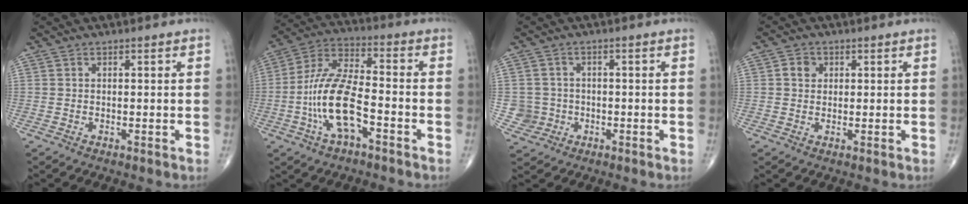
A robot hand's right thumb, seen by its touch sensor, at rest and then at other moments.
{"total": 14.2, "force": [-4.4, 5.8, 12.1], "torque": [-0.246, 0.043, -0.084]}
{"total": 4.1, "force": [-0.7, 4.1, -0.1], "torque": [0.028, 0.012, -0.013]}
{"total": 2.5, "force": [0.7, 2.2, 1.0], "torque": [-0.005, 0.000, 0.007]}